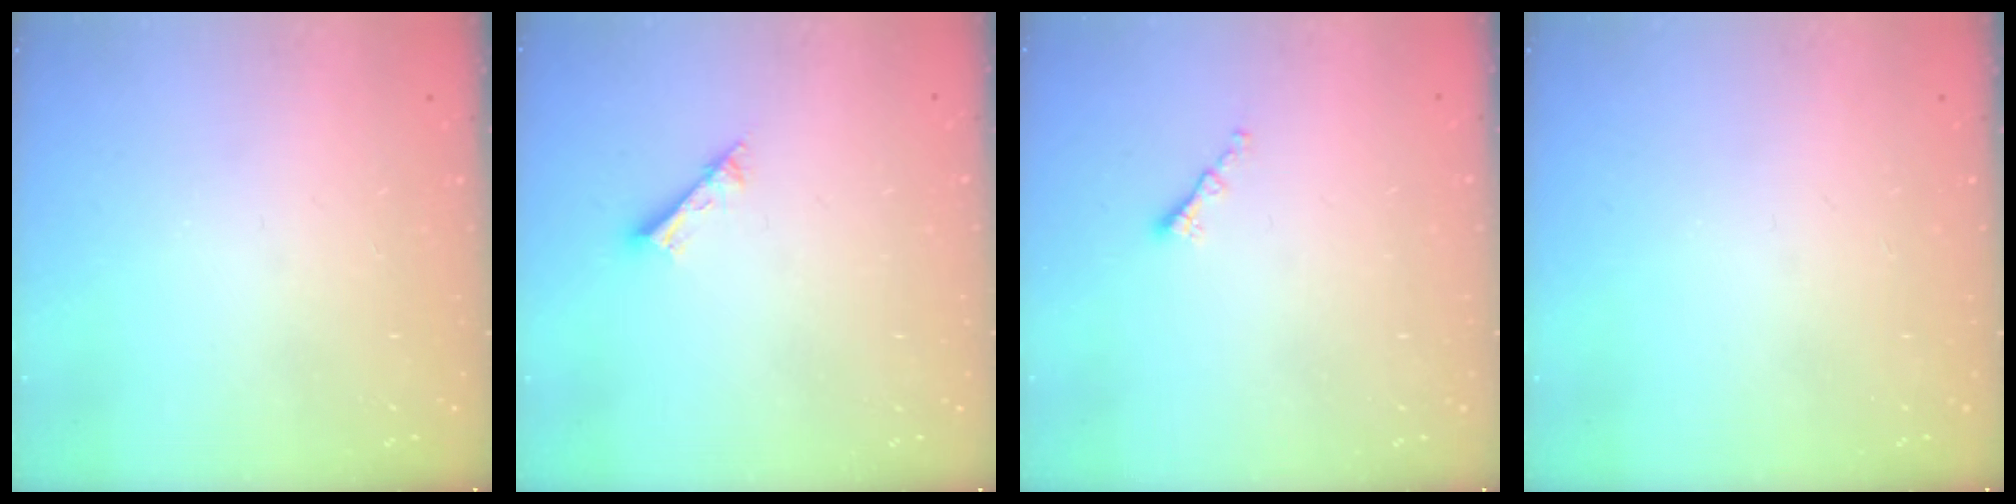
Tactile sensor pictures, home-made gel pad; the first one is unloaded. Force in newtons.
{"total": 2.6, "press": 2.6, "slide": 0.1}
{"total": 1.3, "press": 1.2, "slide": 0.6}
{"total": 0.0}